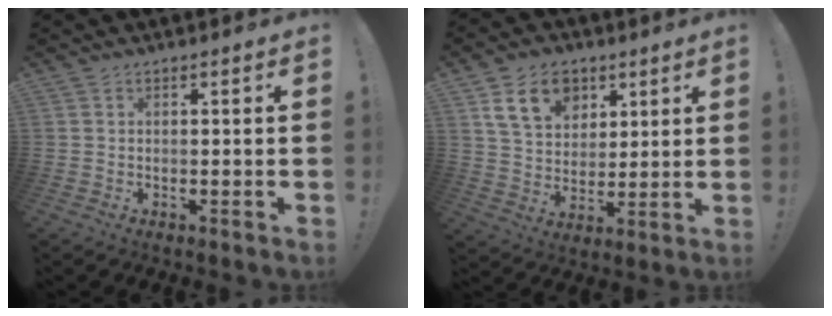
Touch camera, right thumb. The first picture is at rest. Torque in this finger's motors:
{"motor_torque": [0.48, 1.57, -0.05, 0.12, -0.03]}